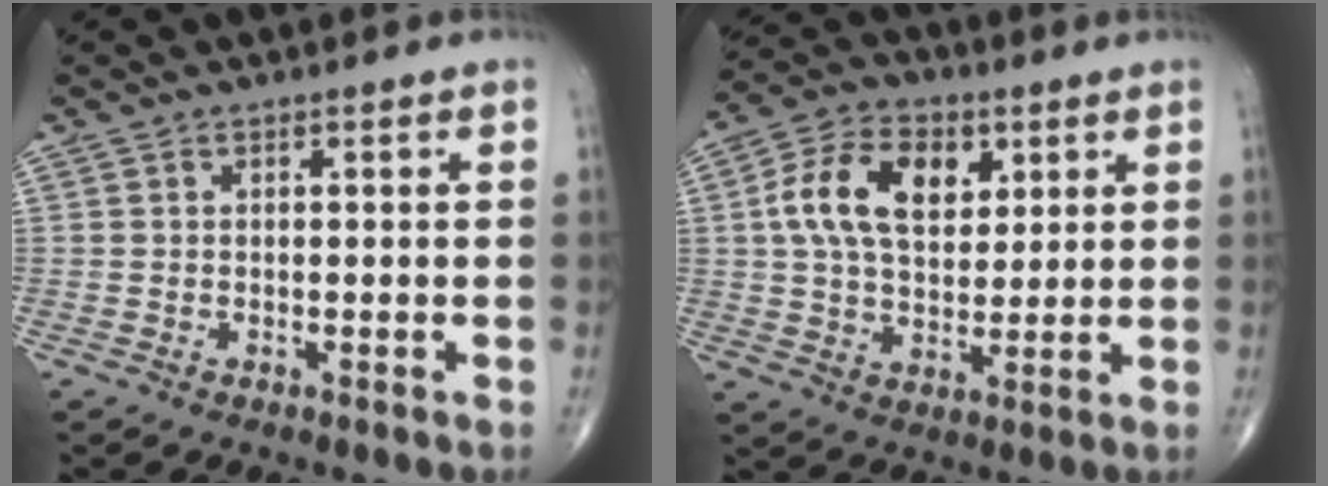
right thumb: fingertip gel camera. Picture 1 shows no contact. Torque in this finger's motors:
{"motor_torque": [-0.35, 0.66, 0.87, 0.59, 0.12]}